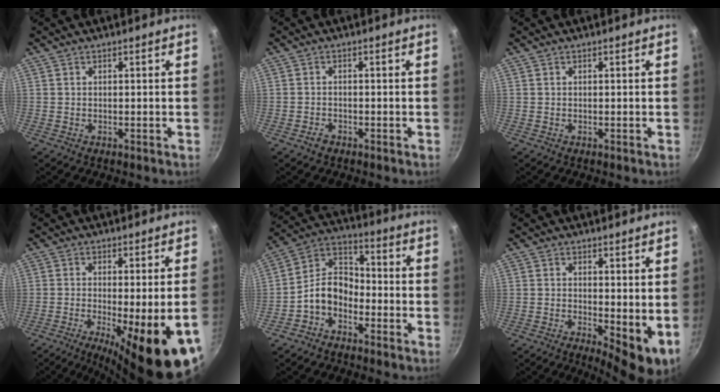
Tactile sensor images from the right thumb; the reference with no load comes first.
{"total": 1.6, "force": [-1.2, 0.9, 0.6], "torque": [-0.013, 0.012, -0.022]}
{"total": 0.0}
{"total": 17.1, "force": [-6.0, 3.3, 15.6], "torque": [-0.229, -0.016, -0.076]}
{"total": 8.8, "force": [-3.9, 6.2, 5.0], "torque": [-0.072, 0.058, -0.092]}
{"total": 7.2, "force": [0.4, 2.7, 6.6], "torque": [-0.085, -0.015, 0.010]}